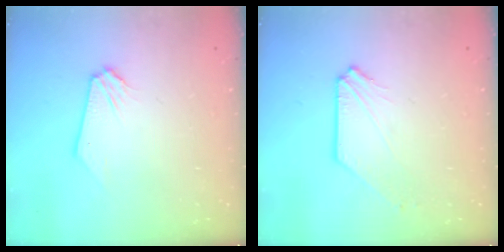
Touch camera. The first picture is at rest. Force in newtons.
{"total": 1.4, "press": 1.4, "slide": 0.0}